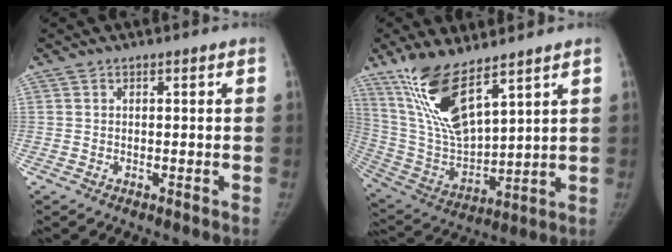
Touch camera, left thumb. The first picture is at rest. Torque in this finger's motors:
{"motor_torque": [0.31, 0.27, 1.58, -1.18, 0.30]}